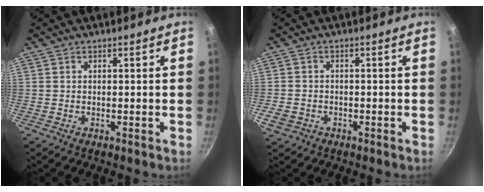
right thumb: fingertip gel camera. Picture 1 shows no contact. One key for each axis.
{"total": 3.4, "fx": -1.5, "fy": 2.7, "fz": 1.5, "tx": -0.032, "ty": 0.010, "tz": -0.024}